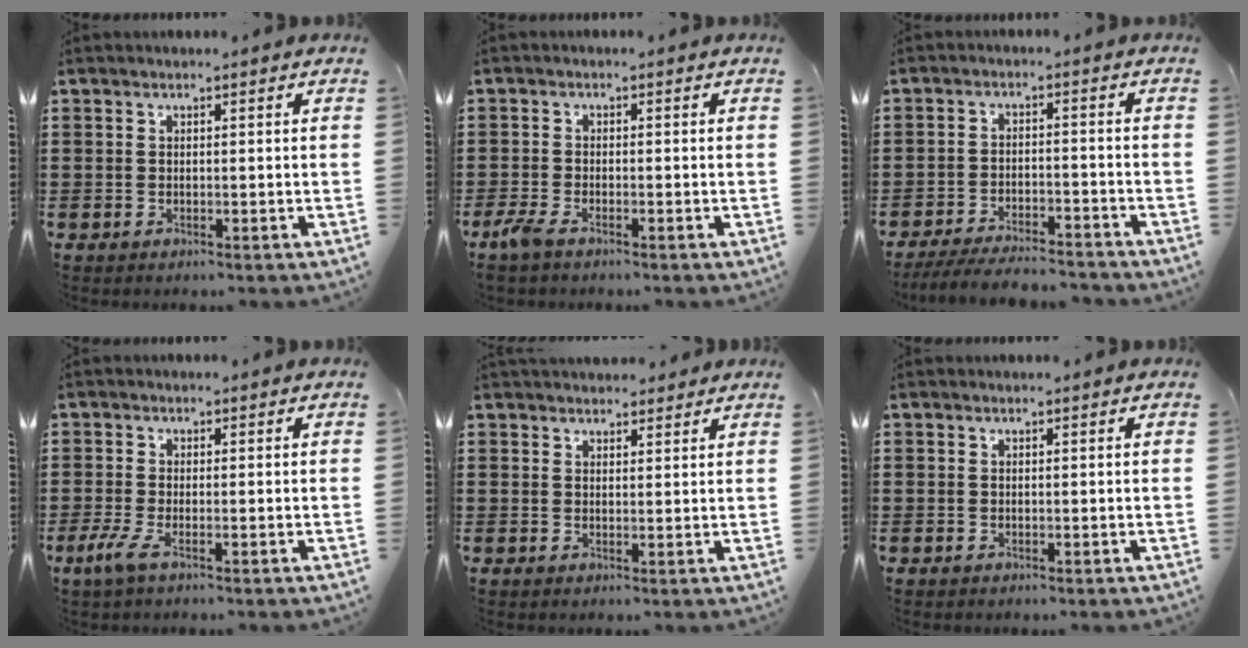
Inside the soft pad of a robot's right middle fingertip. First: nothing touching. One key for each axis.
{"total": 2.5, "fx": -1.6, "fy": 0.6, "fz": 1.7, "tx": -0.052, "ty": -0.006, "tz": -0.037}
{"total": 5.2, "fx": -5.0, "fy": 0.4, "fz": 1.5, "tx": -0.029, "ty": -0.003, "tz": -0.099}
{"total": 2.6, "fx": -0.9, "fy": 0.4, "fz": 2.4, "tx": -0.058, "ty": -0.008, "tz": -0.019}
{"total": 2.3, "fx": 2.3, "fy": 0.5, "fz": -0.1, "tx": 0.004, "ty": -0.002, "tz": 0.043}
{"total": 0.0}